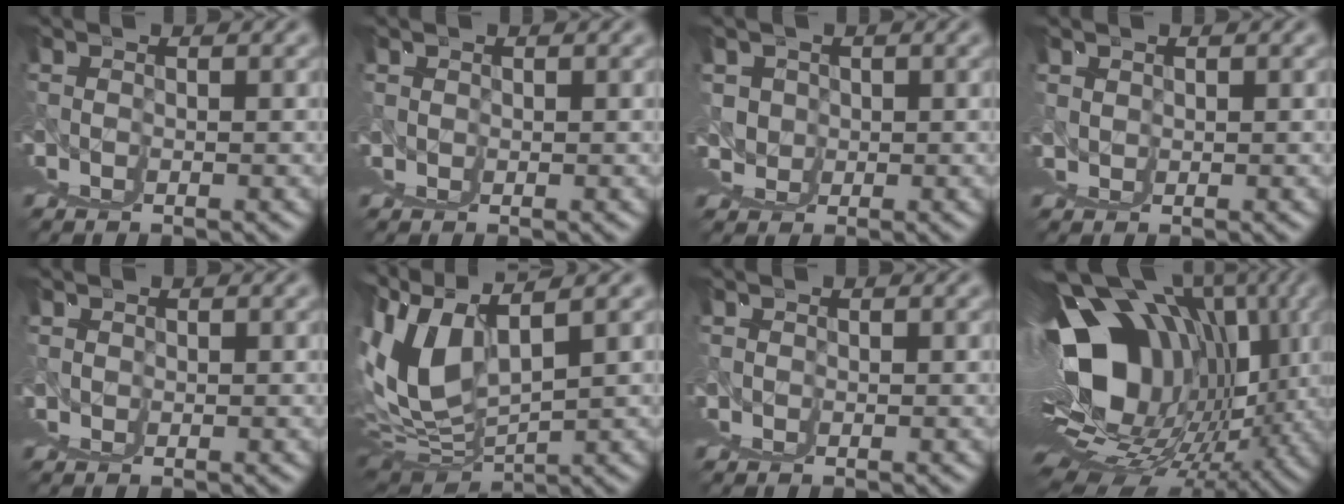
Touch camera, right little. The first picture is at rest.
{"total": 2.6, "force": [1.3, 2.2, 0.5], "torque": [-0.005, -0.003, 0.017]}
{"total": 6.5, "force": [2.7, 4.8, 3.5], "torque": [-0.045, -0.019, 0.053]}
{"total": 3.7, "force": [2.1, 3.0, 0.6], "torque": [-0.012, -0.007, 0.033]}
{"total": 3.0, "force": [1.5, 2.6, 0.6], "torque": [-0.010, -0.005, 0.021]}
{"total": 6.8, "force": [4.2, -0.2, 5.4], "torque": [-0.101, 0.004, 0.088]}
{"total": 1.9, "force": [0.9, 1.7, 0.3], "torque": [-0.002, -0.001, 0.011]}
{"total": 22.5, "force": [2.6, 9.0, 20.5], "torque": [-0.257, 0.021, 0.063]}